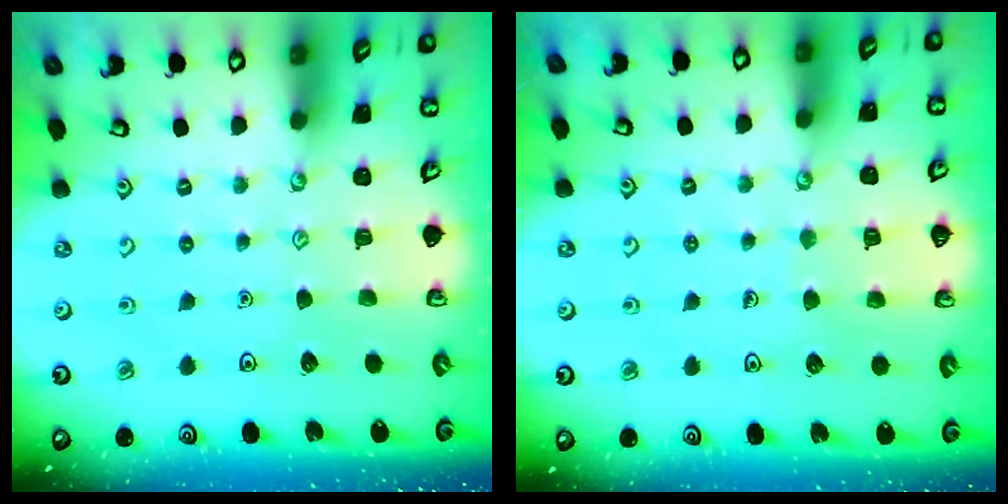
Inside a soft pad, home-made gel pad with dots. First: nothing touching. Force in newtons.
{"total": 4.0, "press": 4.0, "slide": 0.3}